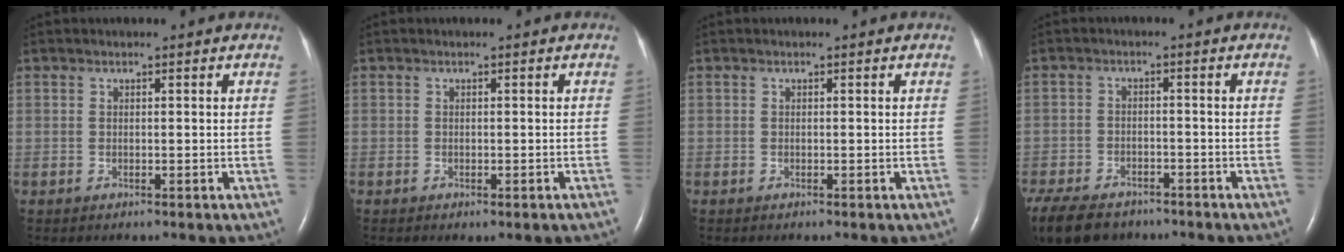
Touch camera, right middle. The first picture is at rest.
{"total": 0.9, "force": [-0.5, 0.1, 0.7], "torque": [-0.012, -0.003, -0.003]}
{"total": 0.0}
{"total": 14.0, "force": [-10.1, 7.4, 6.3], "torque": [-0.167, -0.028, -0.149]}